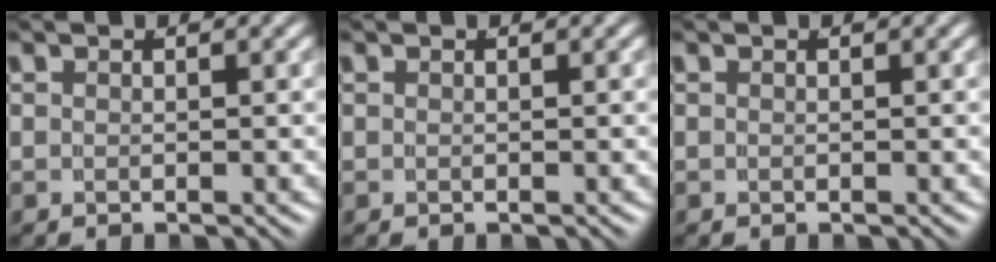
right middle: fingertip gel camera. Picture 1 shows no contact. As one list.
[{"total": 0.0}, {"total": 0.0}]